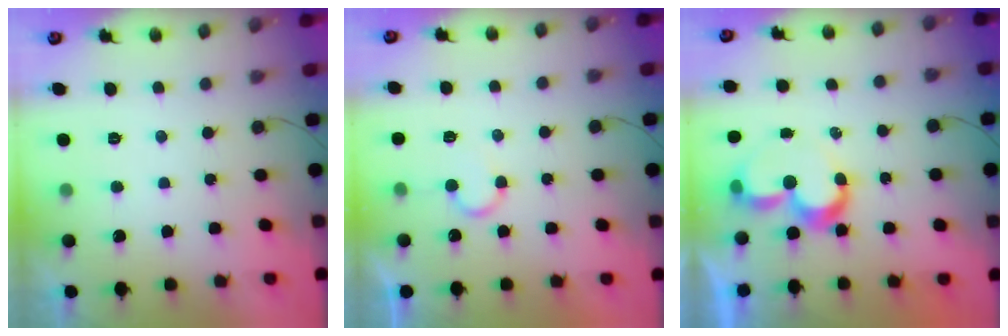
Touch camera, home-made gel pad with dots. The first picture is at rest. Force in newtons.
{"total": 5.8, "press": 5.7, "slide": 0.6}
{"total": 8.6, "press": 8.5, "slide": 0.8}